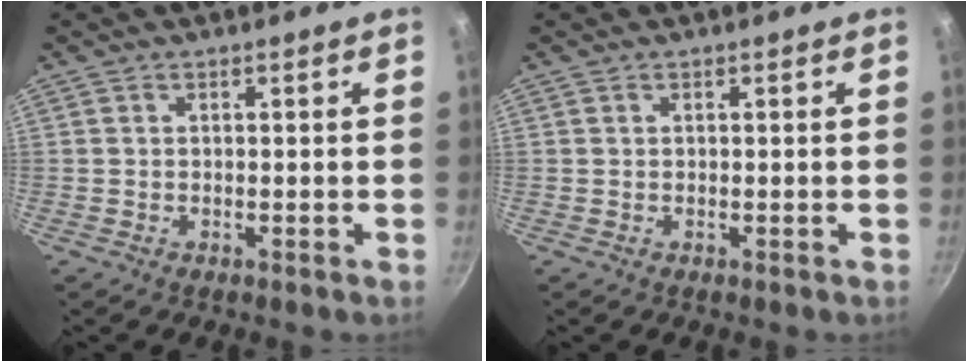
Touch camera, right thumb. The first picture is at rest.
{"total": 0.0}